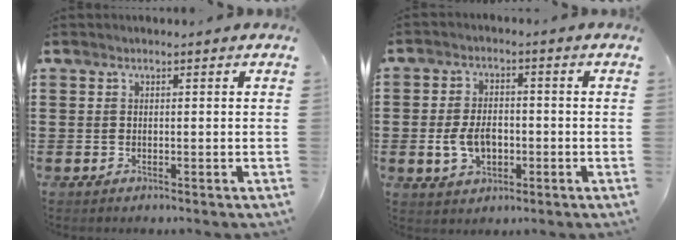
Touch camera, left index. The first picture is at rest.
{"total": 5.5, "force": [-1.3, 3.5, 4.1], "torque": [-0.081, 0.002, -0.027]}